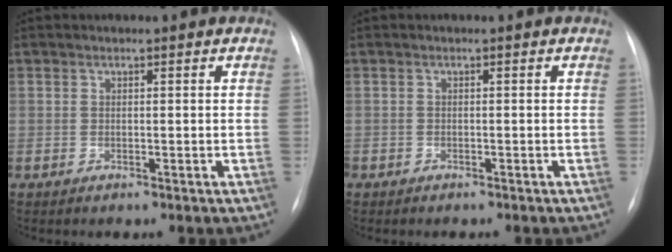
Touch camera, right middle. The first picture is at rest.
{"total": 0.9, "force": [-0.7, 0.5, 0.1], "torque": [-0.007, 0.002, -0.012]}